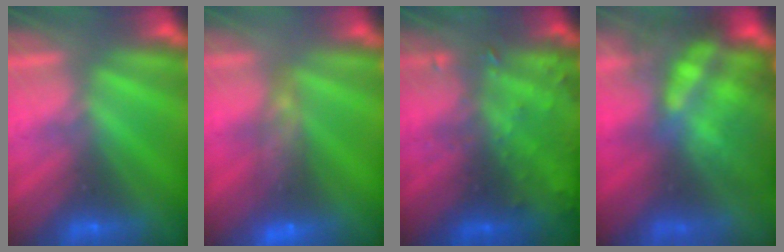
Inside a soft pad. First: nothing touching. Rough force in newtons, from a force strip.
{"total": 6.4}
{"total": 8.6}
{"total": 7.7}